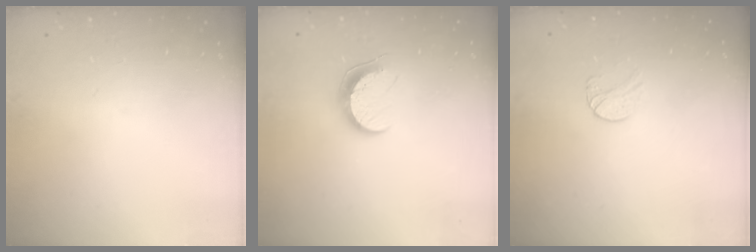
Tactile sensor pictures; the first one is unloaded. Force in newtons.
{"total": 7.6, "press": 7.6, "slide": 0.7}
{"total": 7.4, "press": 7.3, "slide": 0.6}